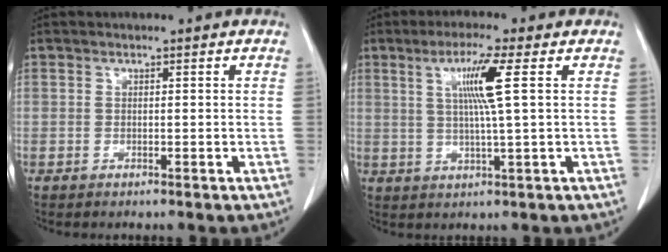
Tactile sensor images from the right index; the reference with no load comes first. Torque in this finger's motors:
{"motor_torque": [0.55, 0.15, 0.19, 0.06]}